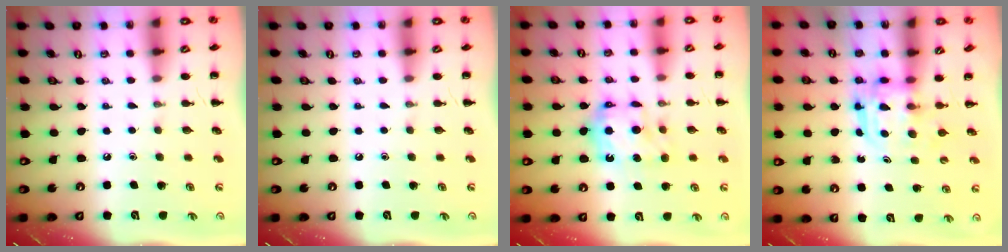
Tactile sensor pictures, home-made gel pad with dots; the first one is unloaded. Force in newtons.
{"total": 0.0}
{"total": 9.6, "press": 9.6, "slide": 0.8}
{"total": 3.1, "press": 3.1, "slide": 0.2}